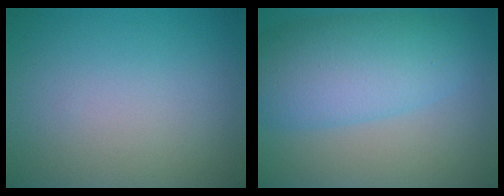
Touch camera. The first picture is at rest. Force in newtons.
{"total": 7.9, "press": 7.9, "slide": 0.1}